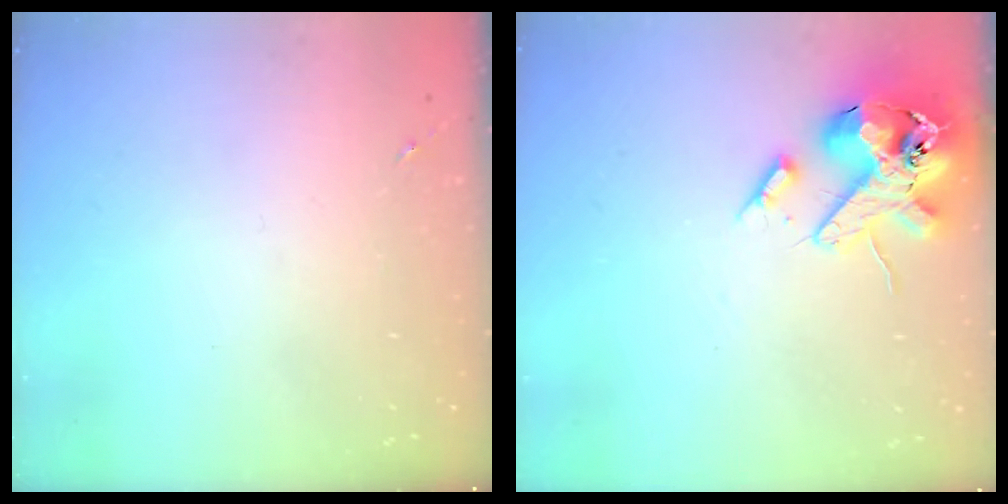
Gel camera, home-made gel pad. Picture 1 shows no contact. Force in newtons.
{"total": 16.9, "press": 16.7, "slide": 2.8}